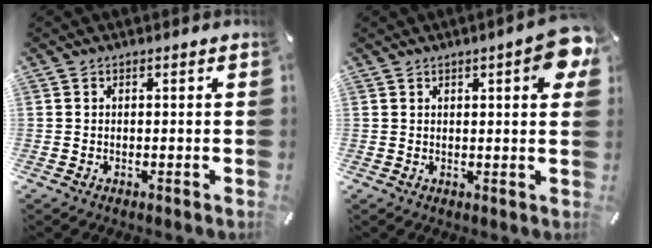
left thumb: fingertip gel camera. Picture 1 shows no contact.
{"total": 7.2, "force": [3.0, 1.9, 6.2], "torque": [-0.080, -0.010, 0.044]}